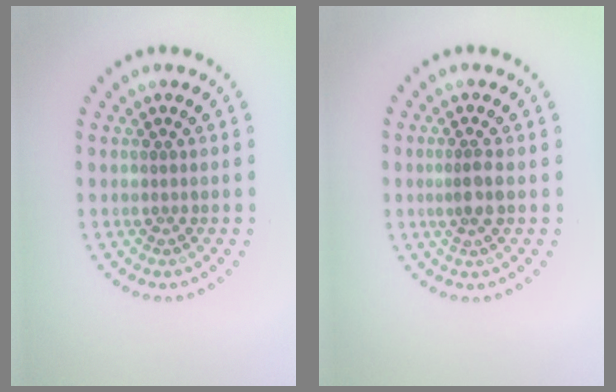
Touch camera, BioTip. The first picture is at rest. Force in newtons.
{"total": 2.0, "press": 1.7, "slide": 1.1}